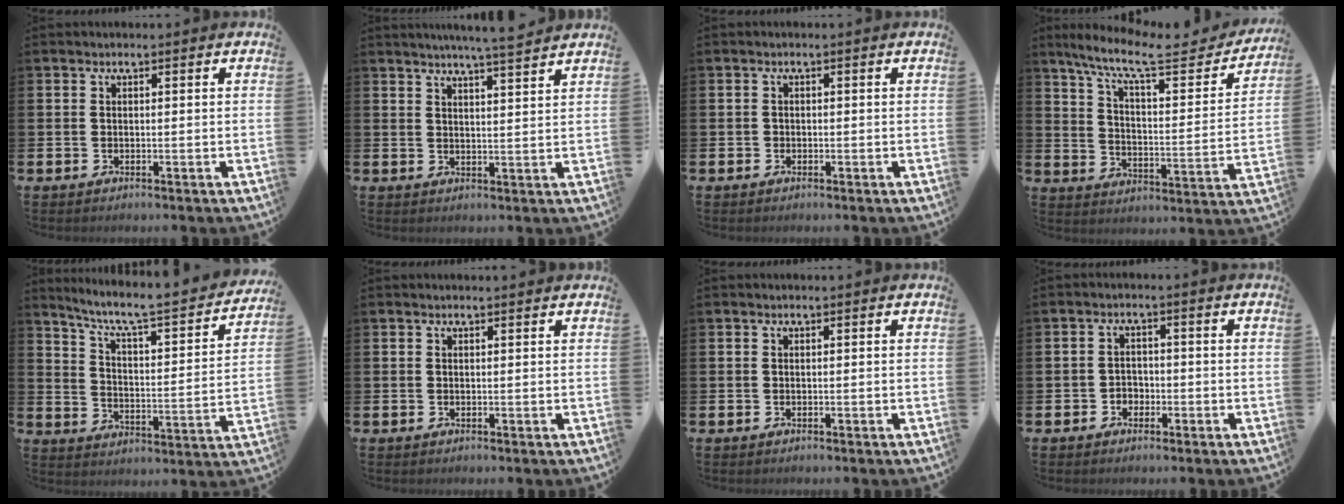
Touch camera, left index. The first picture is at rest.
{"total": 5.1, "force": [4.9, -0.9, 1.2], "torque": [-0.027, -0.028, 0.084]}
{"total": 0.6, "force": [-0.3, 0.5, 0.1], "torque": [-0.008, 0.006, -0.007]}
{"total": 10.2, "force": [8.4, 2.1, 5.2], "torque": [-0.124, -0.048, 0.137]}
{"total": 6.8, "force": [5.9, 0.9, 3.3], "torque": [-0.088, -0.048, 0.090]}
{"total": 0.0}
{"total": 0.0}
{"total": 2.1, "force": [-1.1, 1.6, 0.4], "torque": [-0.010, 0.003, -0.027]}